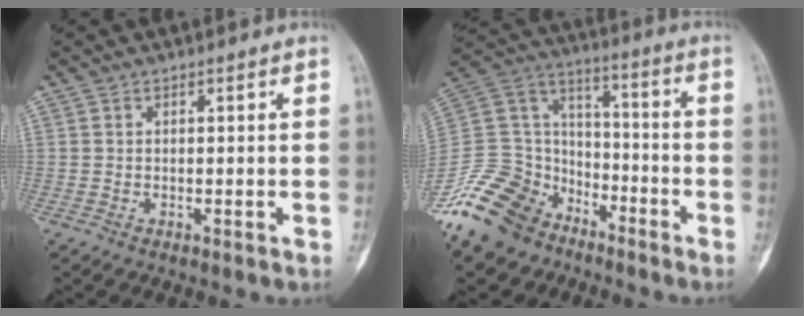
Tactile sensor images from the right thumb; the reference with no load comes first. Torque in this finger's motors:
{"motor_torque": [0.21, 0.15, 0.71, -0.63, 0.00]}